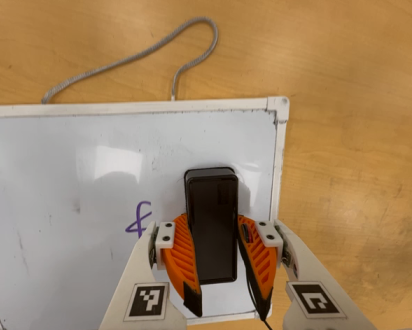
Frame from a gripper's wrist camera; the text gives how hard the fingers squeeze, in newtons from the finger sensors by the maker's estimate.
{"total": 14.7, "left": 14.6, "right": 14.8}